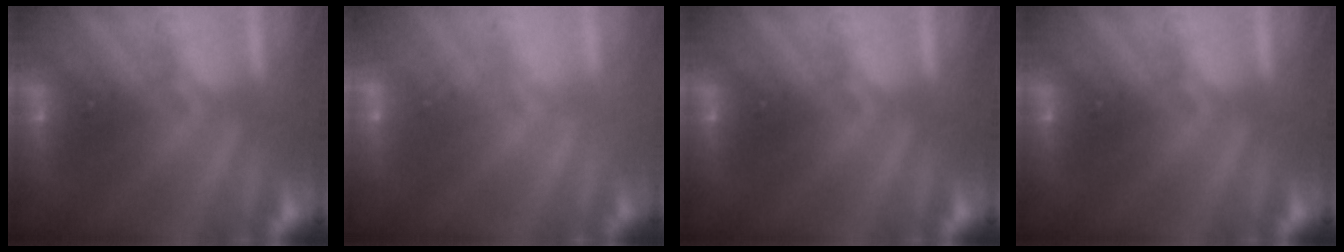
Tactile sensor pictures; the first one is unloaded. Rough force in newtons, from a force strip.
{"total": 1.7}
{"total": 0.0}
{"total": 0.0}